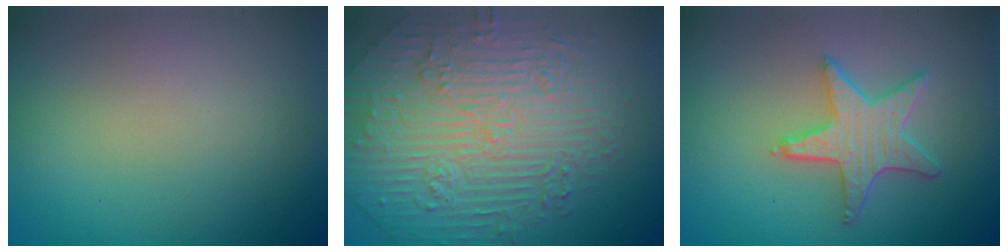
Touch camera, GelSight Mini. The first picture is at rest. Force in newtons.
{"total": 6.9, "press": 6.0, "slide": 3.5}
{"total": 4.3, "press": 3.5, "slide": 2.4}